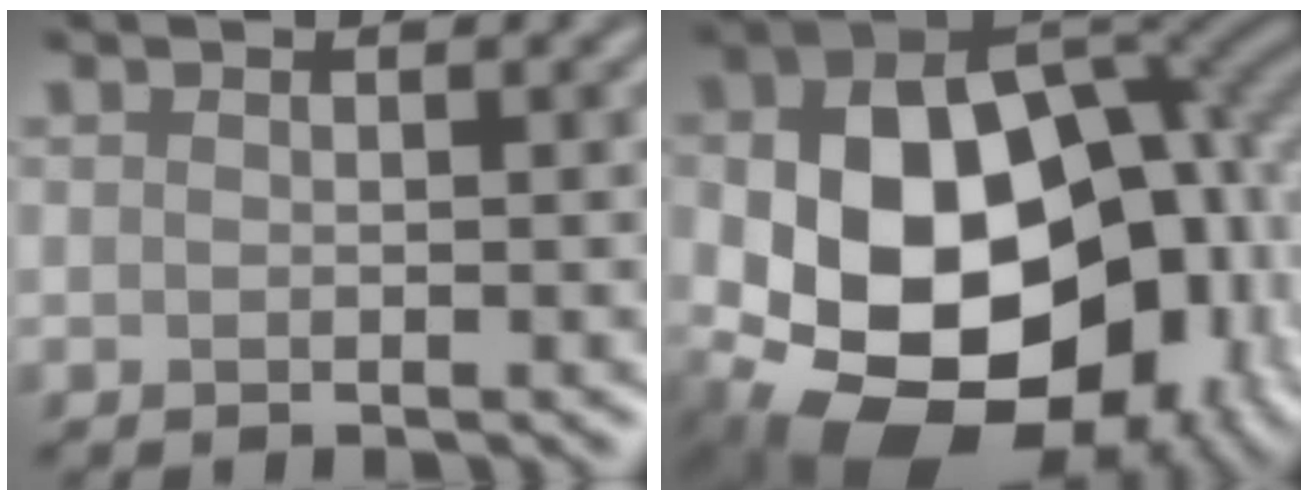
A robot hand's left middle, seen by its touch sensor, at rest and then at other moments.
{"total": 19.2, "force": [-3.0, 13.4, 13.4], "torque": [-0.246, -0.032, -0.022]}